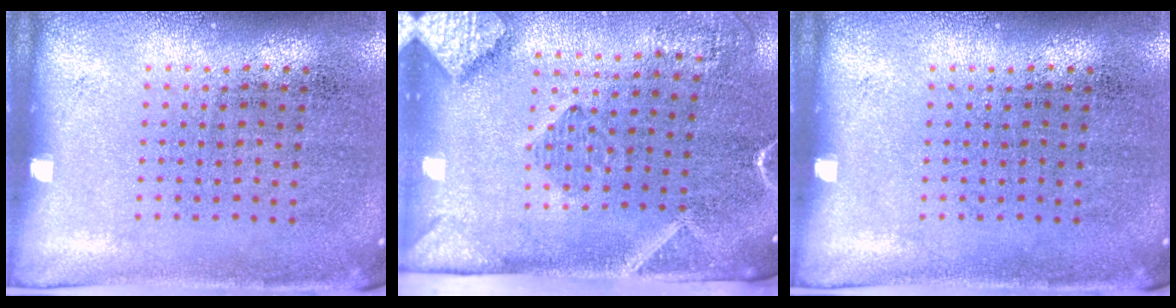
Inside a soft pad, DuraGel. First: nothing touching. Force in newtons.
{"total": 2.9, "press": 2.1, "slide": 2.0}
{"total": 0.0}